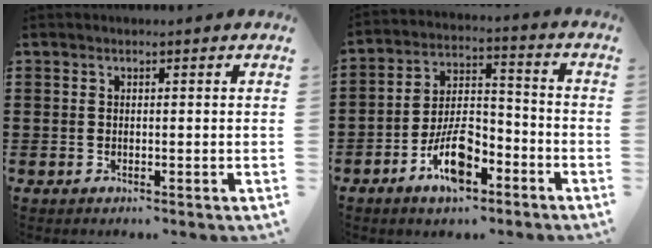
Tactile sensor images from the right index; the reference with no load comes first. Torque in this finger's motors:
{"motor_torque": [1.95, 0.19, 1.05, 0.21]}